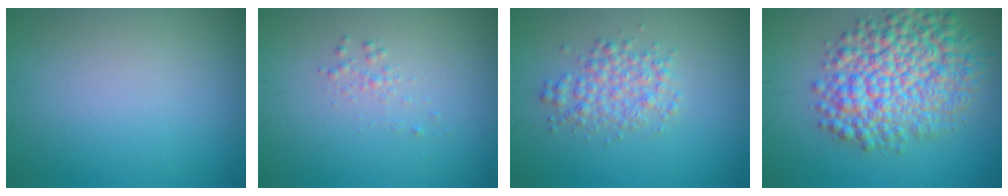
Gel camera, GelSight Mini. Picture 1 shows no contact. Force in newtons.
{"total": 0.9, "press": 0.9, "slide": 0.0}
{"total": 3.0, "press": 3.0, "slide": 0.1}
{"total": 9.7, "press": 9.7, "slide": 0.3}